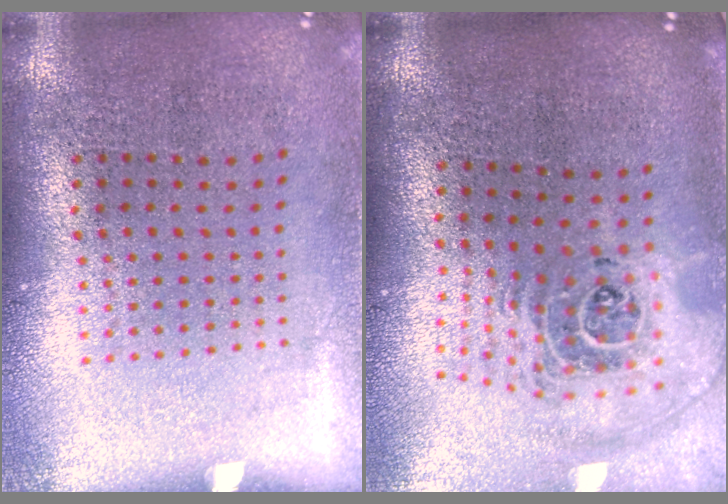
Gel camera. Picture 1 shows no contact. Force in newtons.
{"total": 2.6, "press": 1.8, "slide": 1.9}